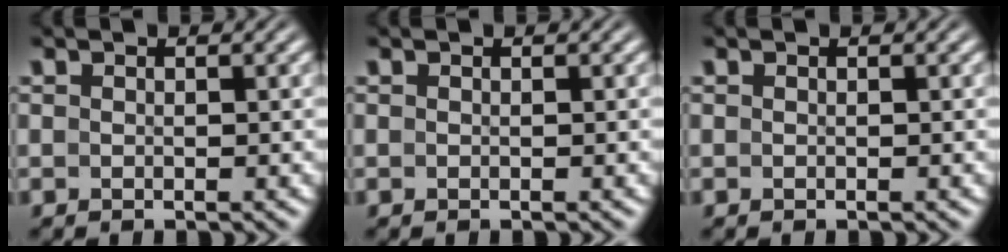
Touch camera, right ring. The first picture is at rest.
{"total": 0.0}
{"total": 0.0}